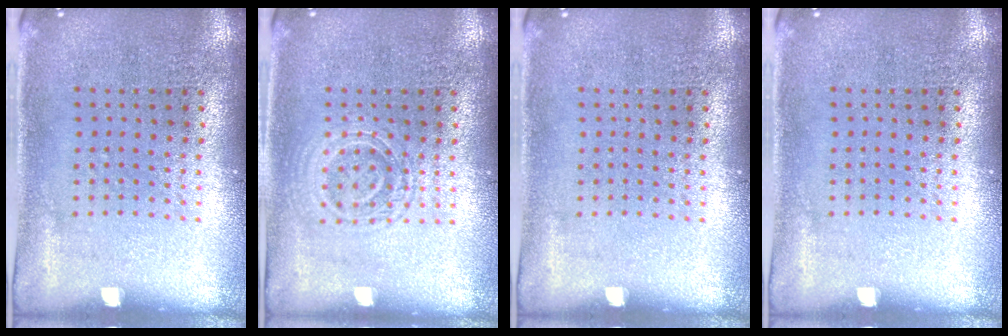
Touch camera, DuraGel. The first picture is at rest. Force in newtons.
{"total": 2.3, "press": 2.2, "slide": 0.5}
{"total": 0.0}
{"total": 0.0}